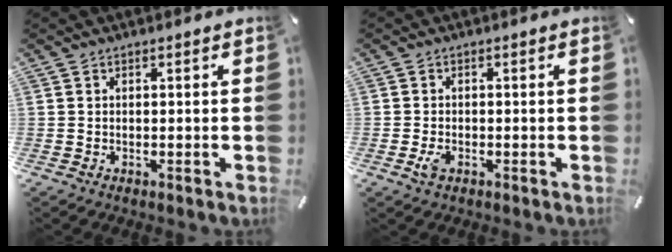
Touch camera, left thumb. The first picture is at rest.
{"total": 2.3, "force": [-0.9, 1.2, 1.7], "torque": [-0.042, -0.003, -0.019]}